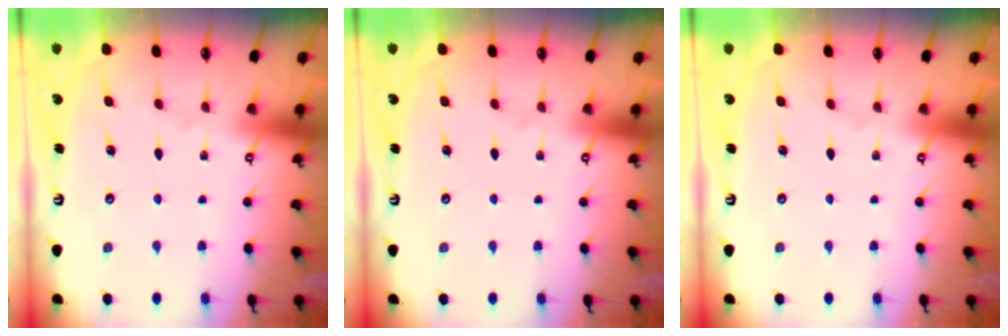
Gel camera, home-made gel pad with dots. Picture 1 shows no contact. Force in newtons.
{"total": 0.0}
{"total": 0.0}